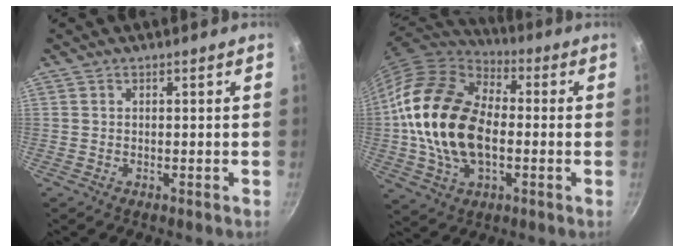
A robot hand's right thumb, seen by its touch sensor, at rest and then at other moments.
{"total": 22.2, "force": [-1.1, 14.2, 17.0], "torque": [-0.302, 0.028, -0.027]}